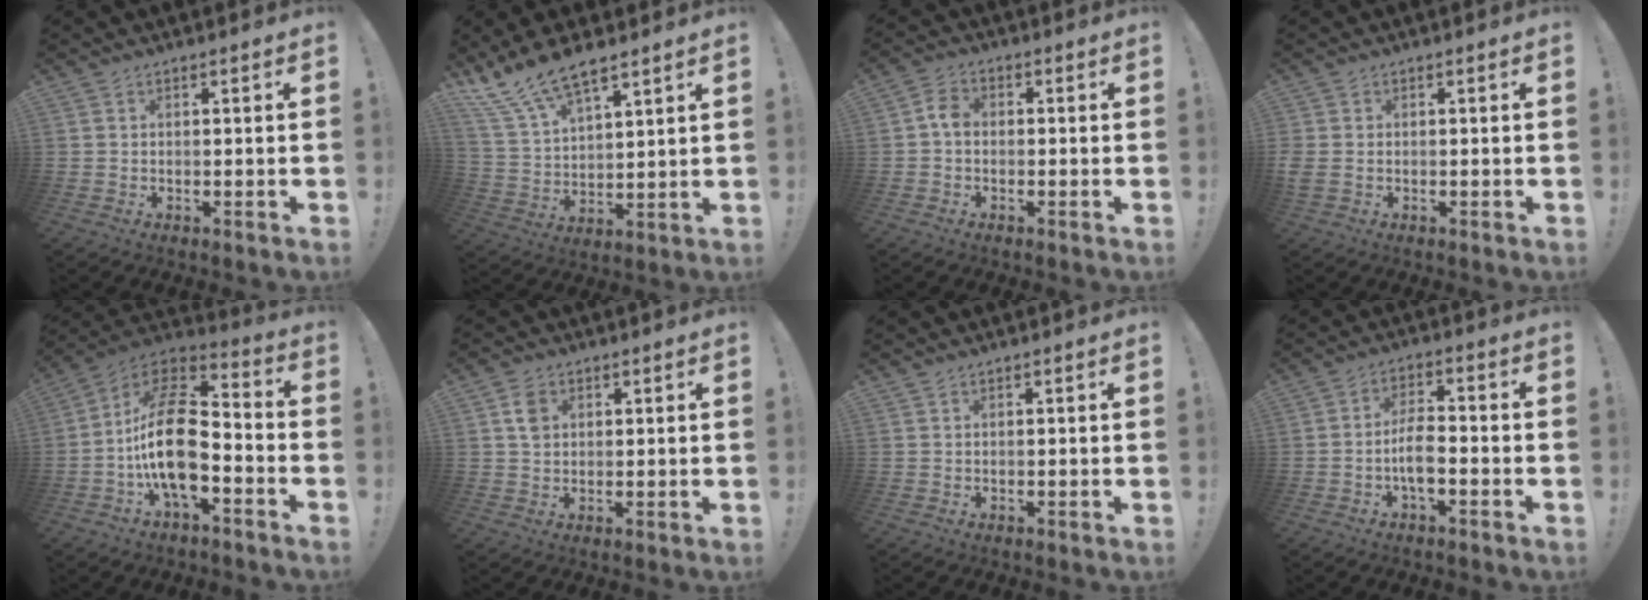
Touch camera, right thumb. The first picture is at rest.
{"total": 12.5, "force": [10.2, 4.2, 5.9], "torque": [-0.134, -0.058, 0.193]}
{"total": 3.9, "force": [-0.1, 2.9, 2.6], "torque": [-0.048, 0.012, -0.001]}
{"total": 2.4, "force": [0.0, 1.7, 1.6], "torque": [-0.028, -0.003, 0.000]}
{"total": 20.1, "force": [-3.8, 10.4, 16.8], "torque": [-0.325, 0.028, -0.062]}
{"total": 4.6, "force": [1.3, 3.5, 2.7], "torque": [-0.033, 0.000, 0.023]}
{"total": 0.0}
{"total": 7.3, "force": [-2.5, 3.1, 6.1], "torque": [-0.120, 0.008, -0.047]}